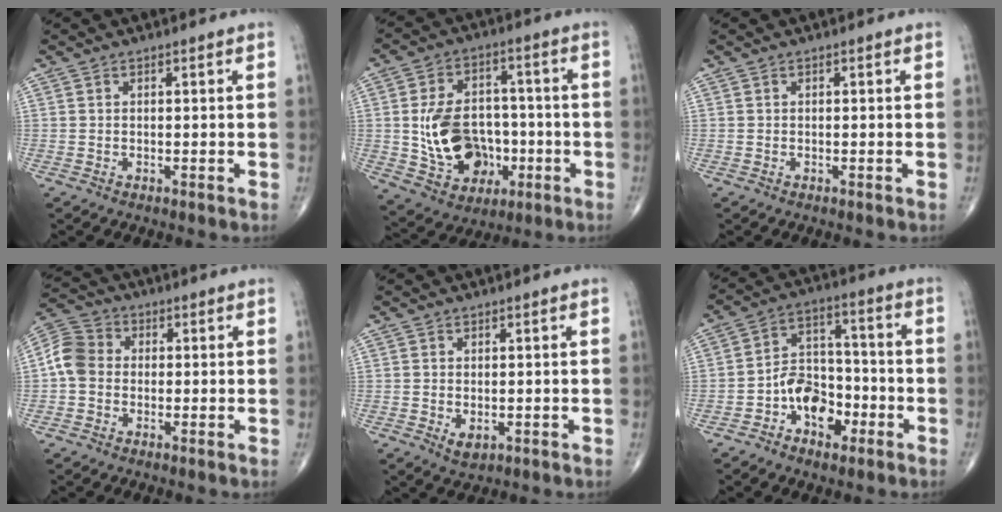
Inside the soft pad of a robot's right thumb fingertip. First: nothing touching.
{"total": 15.6, "force": [-2.3, 11.5, 10.3], "torque": [-0.141, 0.024, -0.025]}
{"total": 0.0}
{"total": 6.7, "force": [-0.5, 5.7, 3.6], "torque": [-0.059, 0.022, -0.025]}
{"total": 2.5, "force": [-0.5, 1.6, 1.8], "torque": [-0.023, -0.002, 0.000]}
{"total": 10.0, "force": [-4.1, 6.9, 5.9], "torque": [-0.062, 0.051, -0.074]}